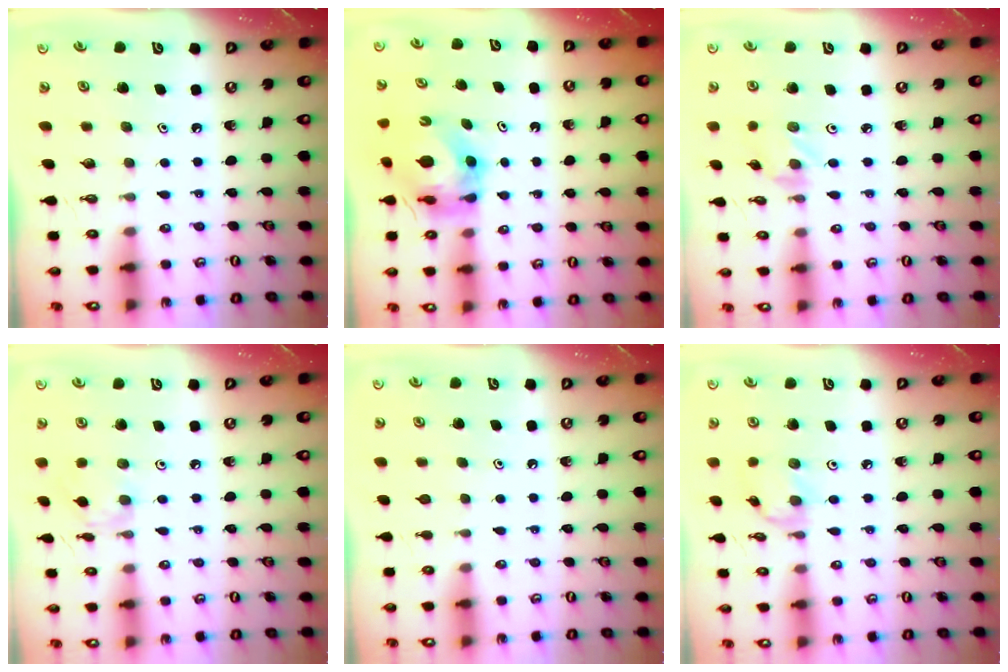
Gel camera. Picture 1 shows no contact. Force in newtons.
{"total": 9.6, "press": 9.6, "slide": 0.7}
{"total": 1.2, "press": 1.2, "slide": 0.3}
{"total": 2.7, "press": 2.6, "slide": 0.3}
{"total": 0.6, "press": 0.6, "slide": 0.2}
{"total": 5.4, "press": 5.4, "slide": 0.3}